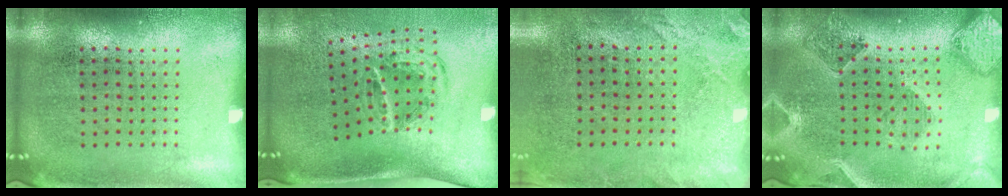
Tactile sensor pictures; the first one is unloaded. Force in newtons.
{"total": 1.5, "press": 1.1, "slide": 1.0}
{"total": 2.7, "press": 2.1, "slide": 1.7}
{"total": 1.5, "press": 1.4, "slide": 0.4}